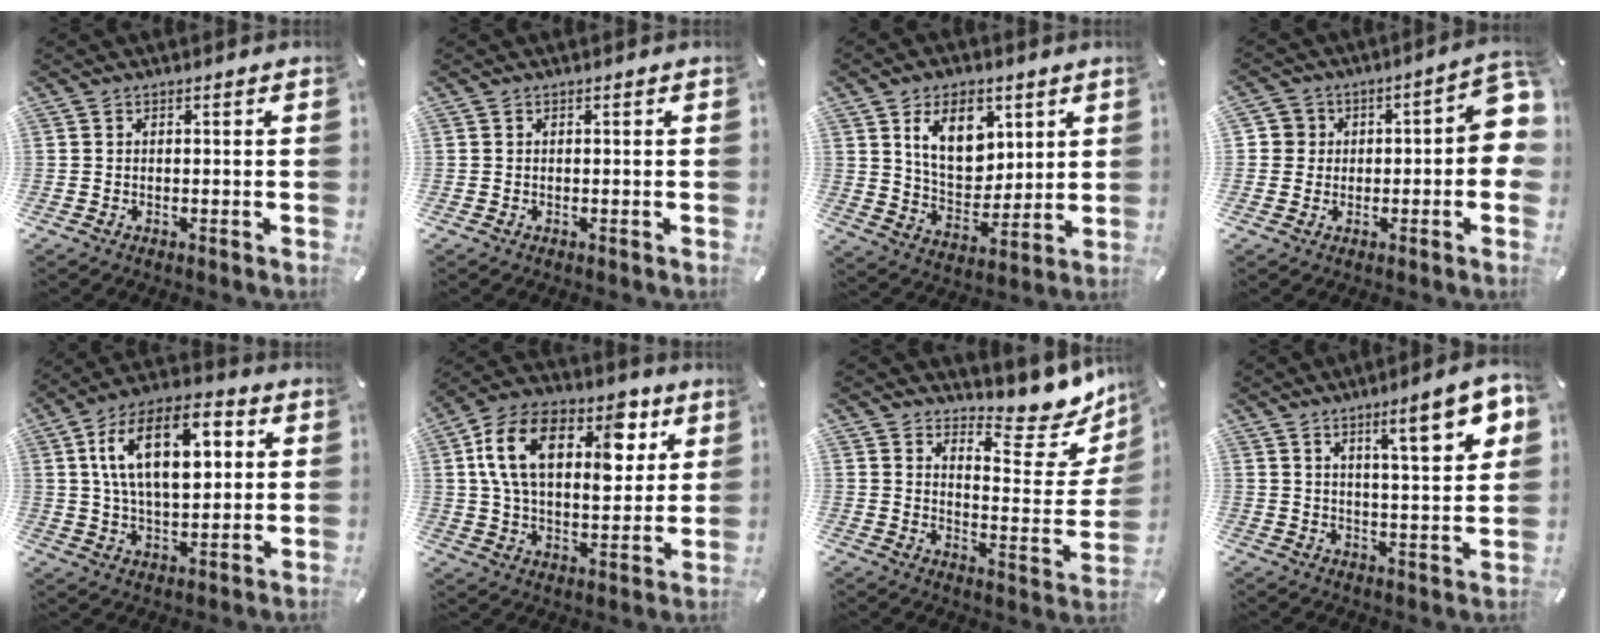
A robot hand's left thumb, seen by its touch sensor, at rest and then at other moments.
{"total": 0.0}
{"total": 13.2, "force": [6.0, 9.0, 7.7], "torque": [-0.121, -0.014, 0.110]}
{"total": 9.1, "force": [-0.2, 6.4, 6.5], "torque": [-0.077, 0.008, -0.004]}
{"total": 18.1, "force": [5.5, 9.8, 14.2], "torque": [-0.254, 0.002, 0.088]}
{"total": 20.1, "force": [7.8, 12.6, 13.7], "torque": [-0.250, -0.009, 0.132]}
{"total": 12.9, "force": [10.4, 4.8, 6.0], "torque": [-0.062, -0.107, 0.170]}
{"total": 12.4, "force": [7.0, 2.6, 9.8], "torque": [-0.136, -0.034, 0.107]}